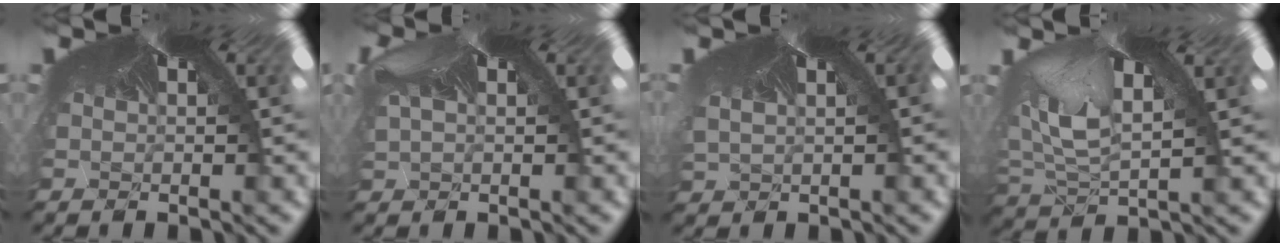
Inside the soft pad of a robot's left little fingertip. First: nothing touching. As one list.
[{"total": 1.7, "force": [0.3, -0.5, -1.6], "torque": [0.001, -0.006, 0.018]}, {"total": 1.1, "force": [0.1, 0.8, 0.7], "torque": [-0.034, -0.013, 0.021]}, {"total": 3.3, "force": [-2.7, 2.0, 0.0], "torque": [-0.050, -0.069, -0.004]}]